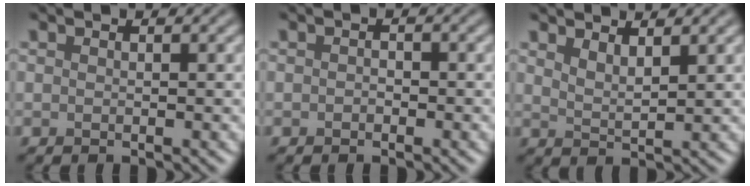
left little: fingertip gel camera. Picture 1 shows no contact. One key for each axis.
{"total": 0.7, "fx": -0.2, "fy": 0.5, "fz": 0.4, "tx": -0.006, "ty": -0.001, "tz": -0.005}
{"total": 2.2, "fx": 1.8, "fy": 0.5, "fz": 1.1, "tx": -0.017, "ty": -0.002, "tz": 0.033}